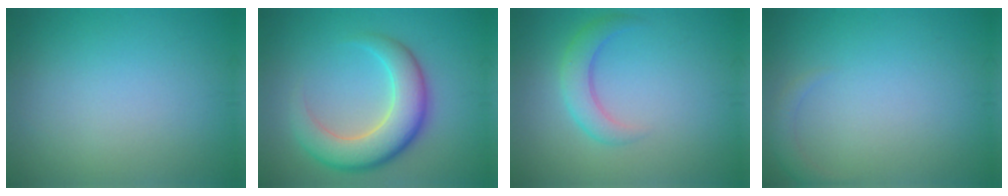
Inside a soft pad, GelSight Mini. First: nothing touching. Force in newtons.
{"total": 7.3, "press": 7.2, "slide": 0.6}
{"total": 2.8, "press": 2.8, "slide": 0.1}
{"total": 1.3, "press": 1.3, "slide": 0.2}